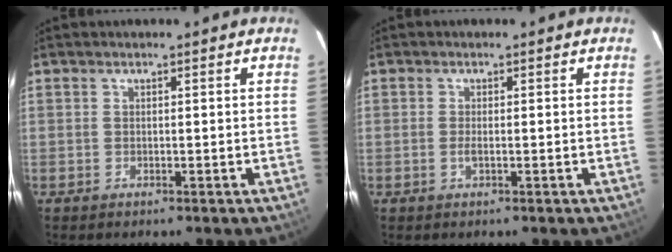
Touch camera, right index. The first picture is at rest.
{"total": 1.2, "force": [-0.3, 0.4, 1.1], "torque": [-0.025, -0.001, -0.007]}